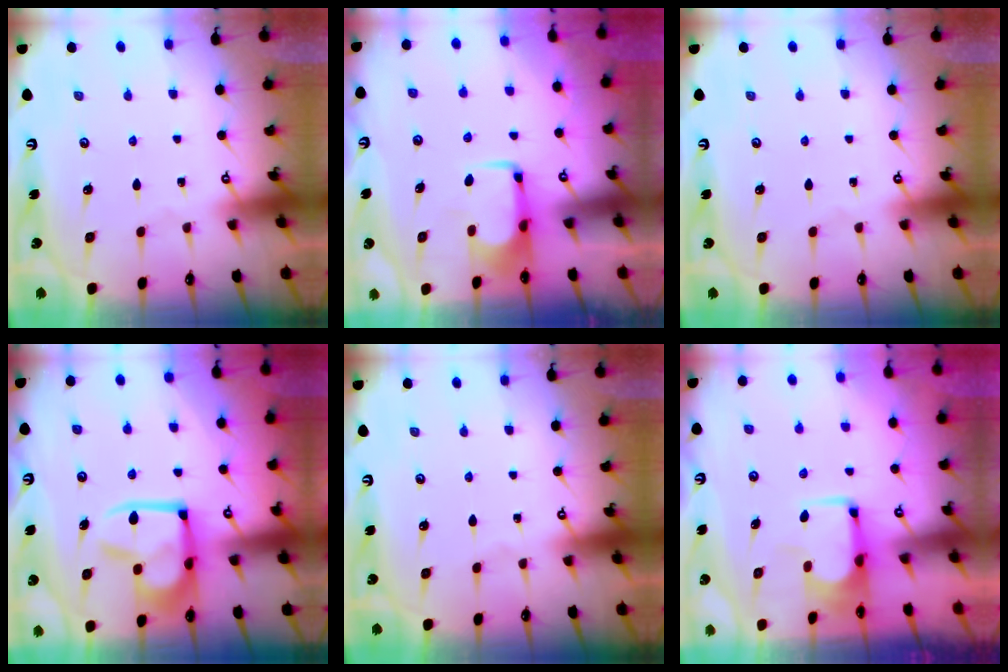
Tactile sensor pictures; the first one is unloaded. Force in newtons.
{"total": 1.9, "press": 1.9, "slide": 0.4}
{"total": 0.0}
{"total": 13.5, "press": 13.4, "slide": 1.6}
{"total": 0.0}
{"total": 3.7, "press": 3.7, "slide": 0.4}